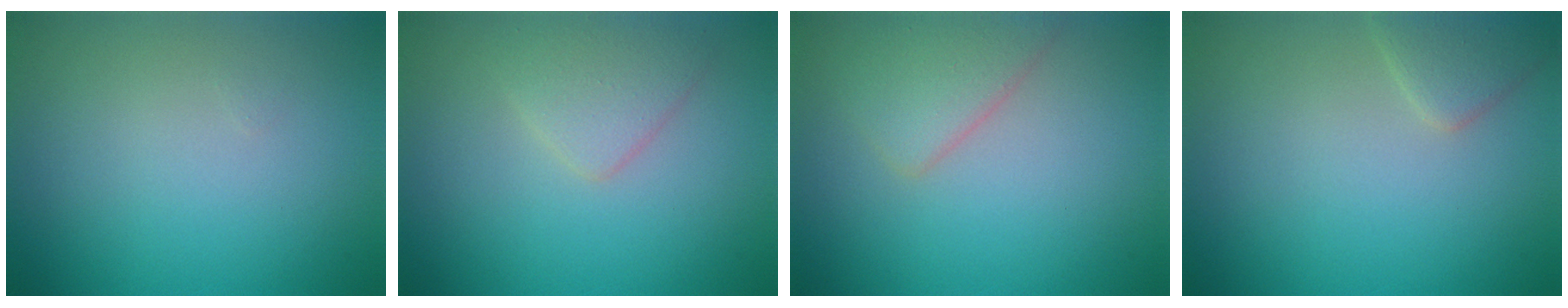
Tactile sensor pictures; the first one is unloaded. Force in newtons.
{"total": 2.3, "press": 2.3, "slide": 0.1}
{"total": 2.6, "press": 2.6, "slide": 0.1}
{"total": 2.2, "press": 2.2, "slide": 0.1}